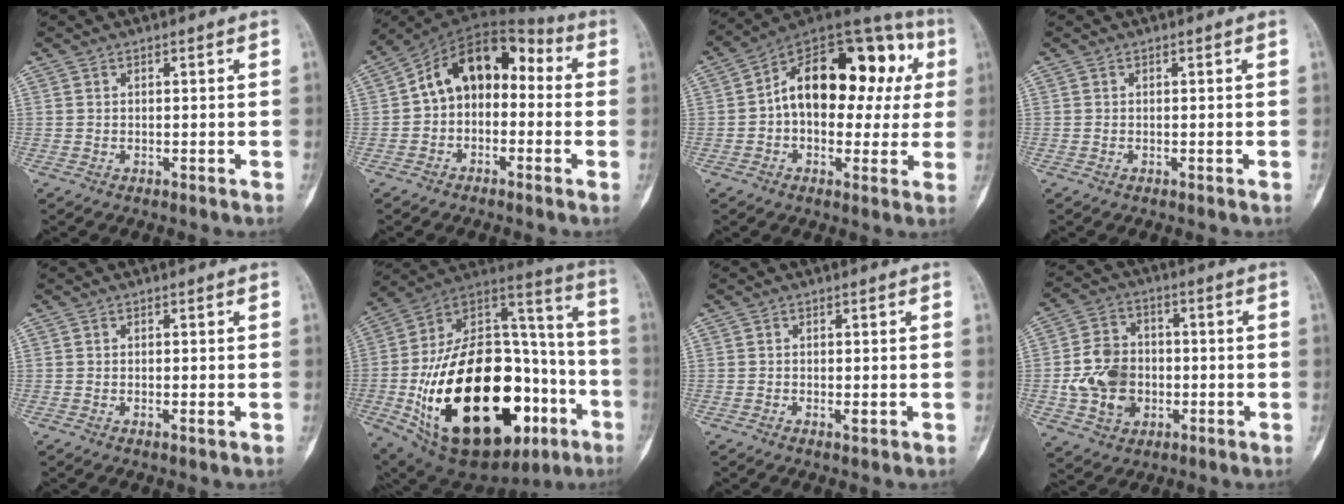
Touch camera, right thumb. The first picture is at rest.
{"total": 12.7, "force": [-0.1, 9.0, 8.9], "torque": [-0.110, 0.053, -0.021]}
{"total": 22.9, "force": [3.0, 13.5, 18.3], "torque": [-0.228, 0.049, 0.035]}
{"total": 0.0}
{"total": 1.2, "force": [-0.3, 0.4, 1.1], "torque": [-0.019, 0.001, -0.004]}
{"total": 43.0, "force": [-12.3, 21.6, 35.1], "torque": [-0.583, 0.033, -0.179]}
{"total": 1.2, "force": [-0.3, 0.6, 1.0], "torque": [-0.017, -0.002, -0.006]}
{"total": 12.1, "force": [-1.8, 9.7, 7.1], "torque": [-0.110, 0.013, -0.031]}